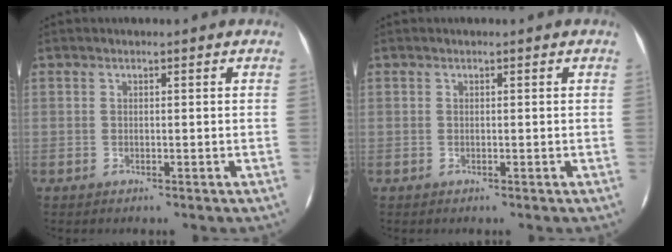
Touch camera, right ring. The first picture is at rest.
{"total": 0.0}